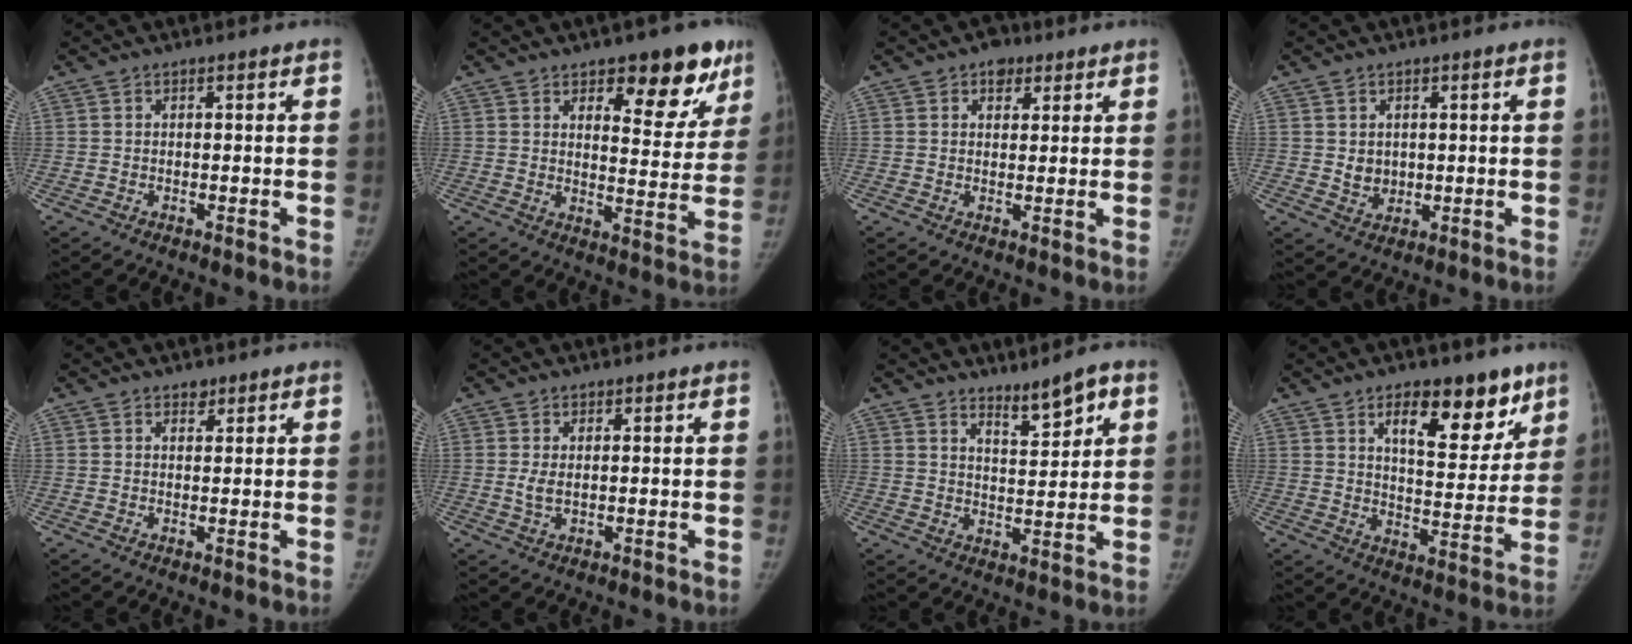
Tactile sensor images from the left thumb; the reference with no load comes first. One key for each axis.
{"total": 13.2, "fx": 7.9, "fy": 6.0, "fz": 8.7, "tx": -0.049, "ty": -0.045, "tz": 0.107}
{"total": 3.8, "fx": 2.2, "fy": 2.7, "fz": 1.6, "tx": 0.000, "ty": -0.007, "tz": 0.029}
{"total": 3.5, "fx": 0.6, "fy": 3.0, "fz": 1.7, "tx": -0.015, "ty": -0.008, "tz": 0.020}
{"total": 1.6, "fx": 1.2, "fy": 0.9, "fz": 0.4, "tx": 0.005, "ty": -0.008, "tz": 0.016}
{"total": 2.3, "fx": 0.4, "fy": 1.4, "fz": 1.8, "tx": -0.035, "ty": -0.007, "tz": 0.012}
{"total": 6.4, "fx": 4.4, "fy": 1.6, "fz": 4.3, "tx": -0.054, "ty": -0.036, "tz": 0.072}
{"total": 14.5, "fx": 8.7, "fy": 6.7, "fz": 9.5, "tx": -0.083, "ty": -0.052, "tz": 0.133}